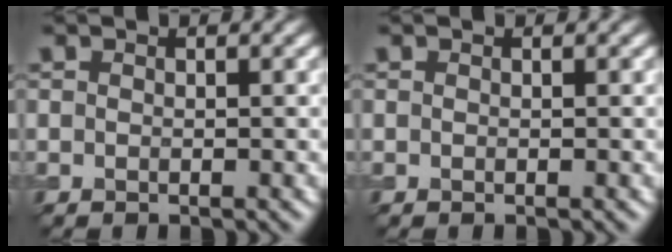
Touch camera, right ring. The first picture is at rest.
{"total": 0.0}